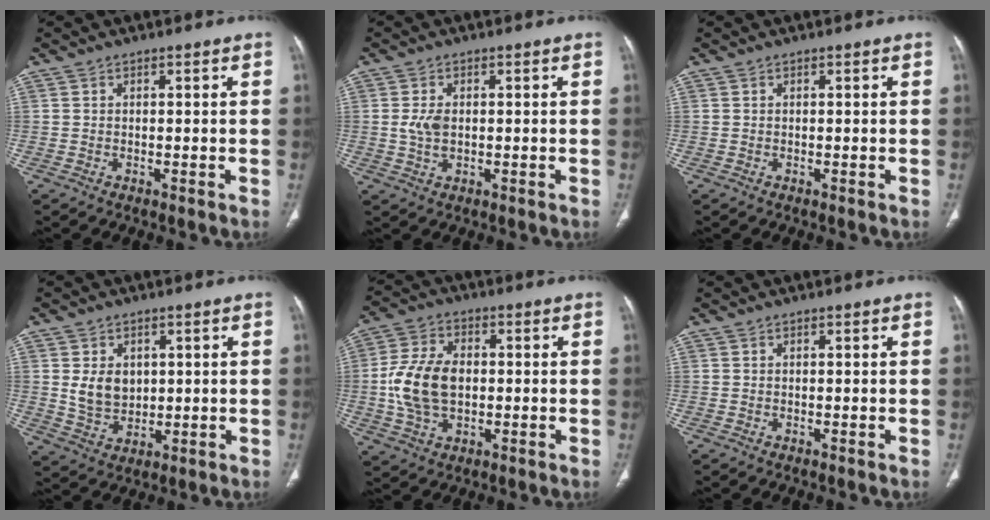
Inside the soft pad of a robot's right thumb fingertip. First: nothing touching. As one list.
[{"total": 3.7, "force": [0.1, 2.3, 2.8], "torque": [-0.061, 0.002, 0.004]}, {"total": 0.0}, {"total": 6.7, "force": [1.3, 5.2, 4.1], "torque": [-0.048, -0.014, 0.038]}, {"total": 12.4, "force": [-0.4, 8.2, 9.4], "torque": [-0.181, 0.012, -0.005]}, {"total": 0.0}]